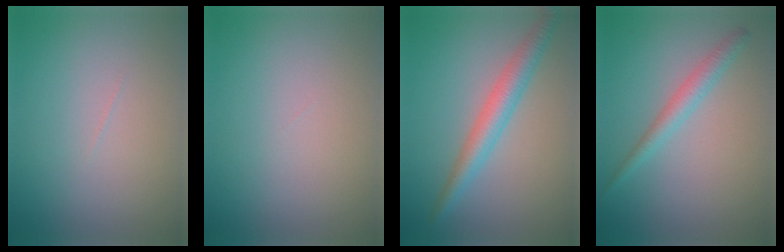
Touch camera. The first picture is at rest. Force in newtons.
{"total": 0.0}
{"total": 3.6, "press": 3.6, "slide": 0.1}
{"total": 2.2, "press": 2.2, "slide": 0.1}